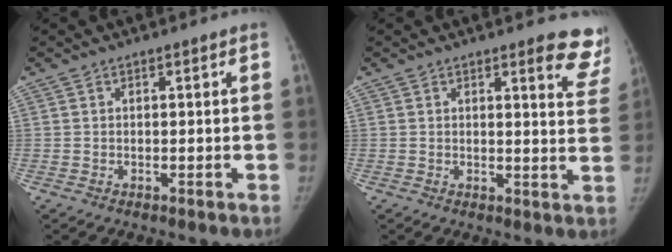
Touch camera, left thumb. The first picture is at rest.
{"total": 8.9, "force": [7.3, 2.4, 4.4], "torque": [-0.013, -0.044, 0.057]}